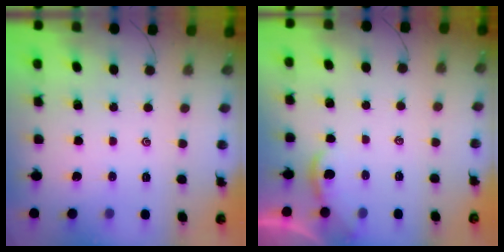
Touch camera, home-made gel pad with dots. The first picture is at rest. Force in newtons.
{"total": 1.2, "press": 1.2, "slide": 0.1}